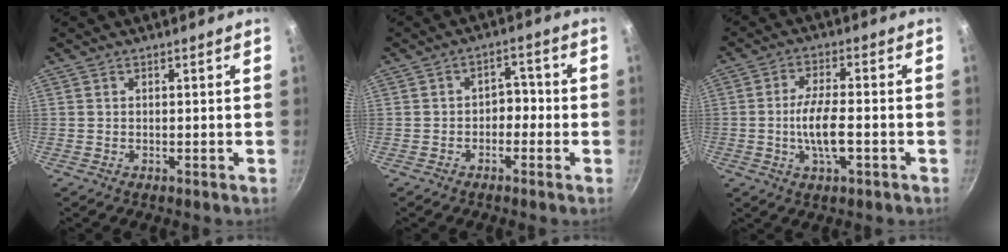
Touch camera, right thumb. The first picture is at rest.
{"total": 4.0, "force": [-1.2, 2.9, 2.4], "torque": [-0.009, 0.024, -0.030]}
{"total": 7.7, "force": [-1.7, 2.9, 6.9], "torque": [-0.132, 0.009, -0.031]}